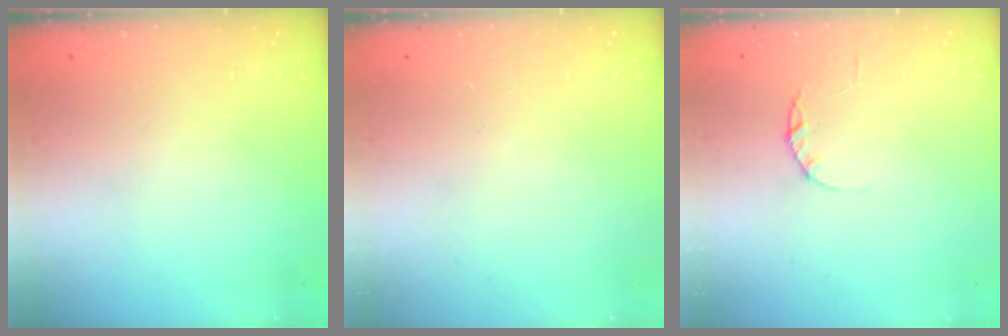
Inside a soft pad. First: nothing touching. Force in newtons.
{"total": 0.0}
{"total": 1.7, "press": 1.7, "slide": 0.3}